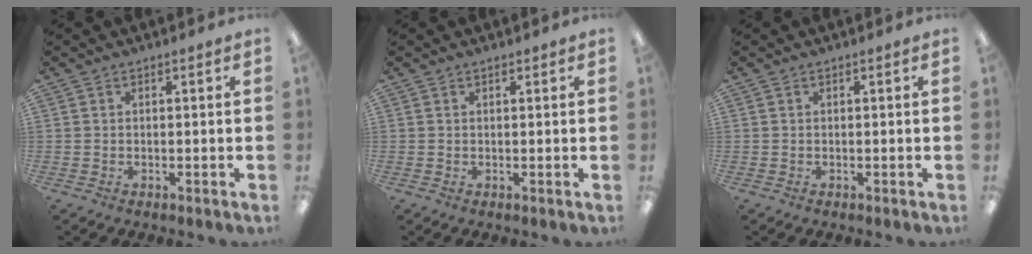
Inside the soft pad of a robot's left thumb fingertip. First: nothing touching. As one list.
[{"total": 0.8, "force": [0.6, 0.5, 0.0], "torque": [-0.001, 0.001, 0.012]}, {"total": 0.0}]